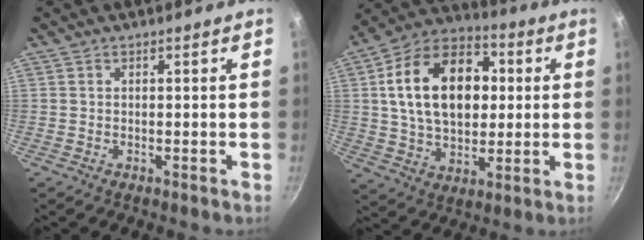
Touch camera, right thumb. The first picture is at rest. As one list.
[{"total": 21.3, "force": [3.3, 14.3, 15.5], "torque": [-0.230, 0.020, 0.045]}]